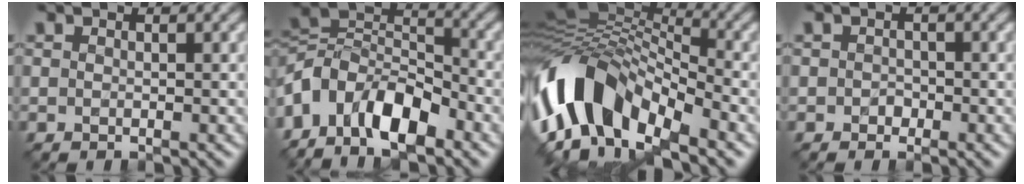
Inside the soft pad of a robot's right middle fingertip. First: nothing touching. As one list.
[{"total": 10.4, "force": [-5.7, 5.7, 6.6], "torque": [-0.112, 0.003, -0.117]}, {"total": 12.5, "force": [-4.9, 6.9, 9.2], "torque": [-0.172, 0.011, -0.103]}, {"total": 1.0, "force": [-0.4, 0.8, 0.4], "torque": [-0.006, -0.004, -0.009]}]